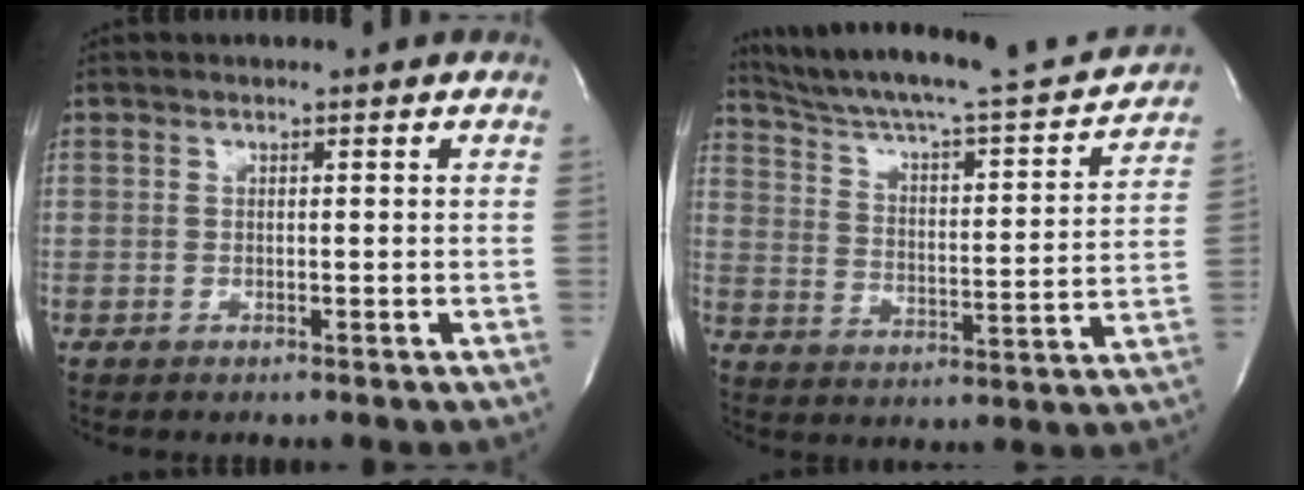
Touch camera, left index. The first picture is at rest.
{"total": 22.9, "force": [21.0, 2.3, 9.0], "torque": [-0.147, -0.023, 0.293]}